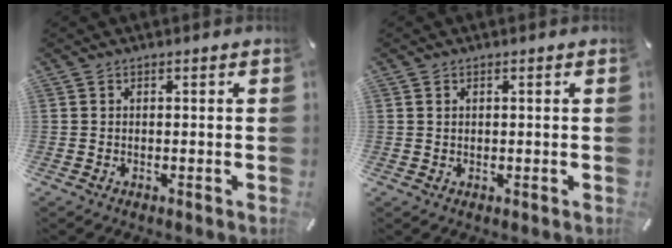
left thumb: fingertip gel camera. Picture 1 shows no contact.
{"total": 0.6, "force": [0.2, 0.4, 0.3], "torque": [-0.006, 0.002, 0.004]}